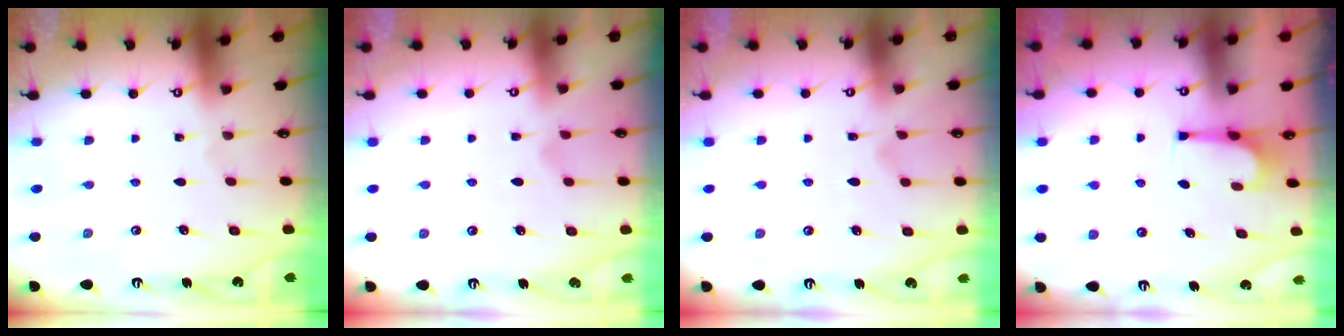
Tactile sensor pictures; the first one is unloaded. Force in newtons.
{"total": 1.2, "press": 0.3, "slide": 1.1}
{"total": 2.2, "press": 1.9, "slide": 1.1}
{"total": 1.4, "press": 1.4, "slide": 0.4}